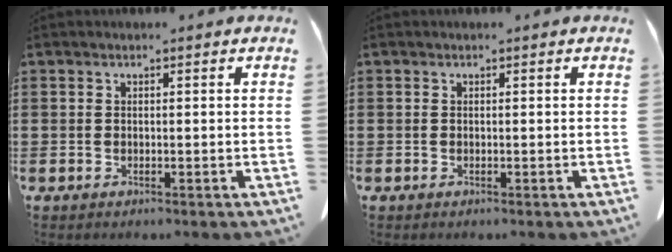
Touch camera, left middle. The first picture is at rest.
{"total": 0.0}